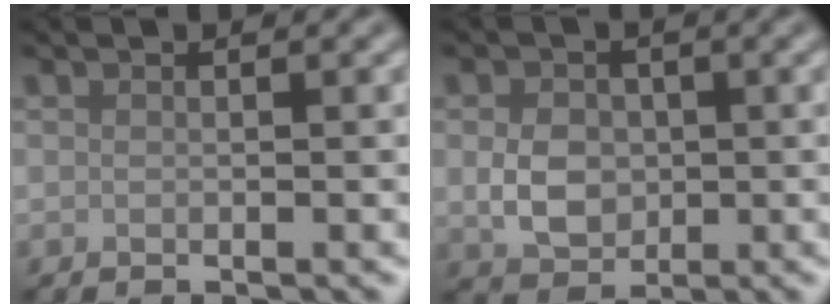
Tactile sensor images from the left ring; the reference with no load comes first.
{"total": 3.8, "force": [-0.2, 2.9, 2.3], "torque": [-0.044, -0.002, -0.007]}